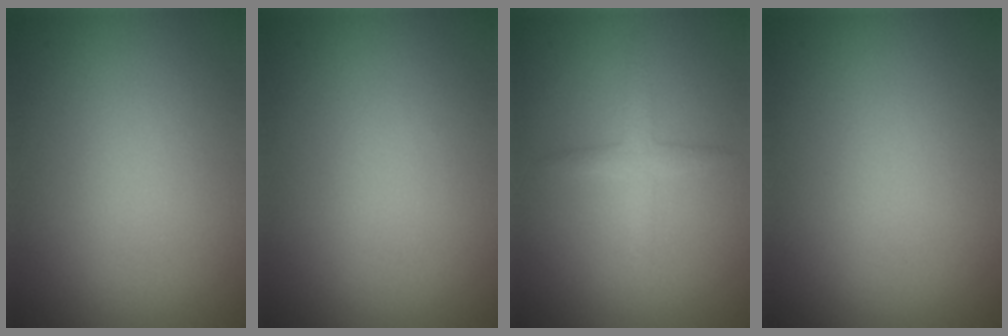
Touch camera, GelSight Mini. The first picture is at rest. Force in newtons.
{"total": 0.0}
{"total": 1.8, "press": 1.8, "slide": 0.1}
{"total": 0.0}